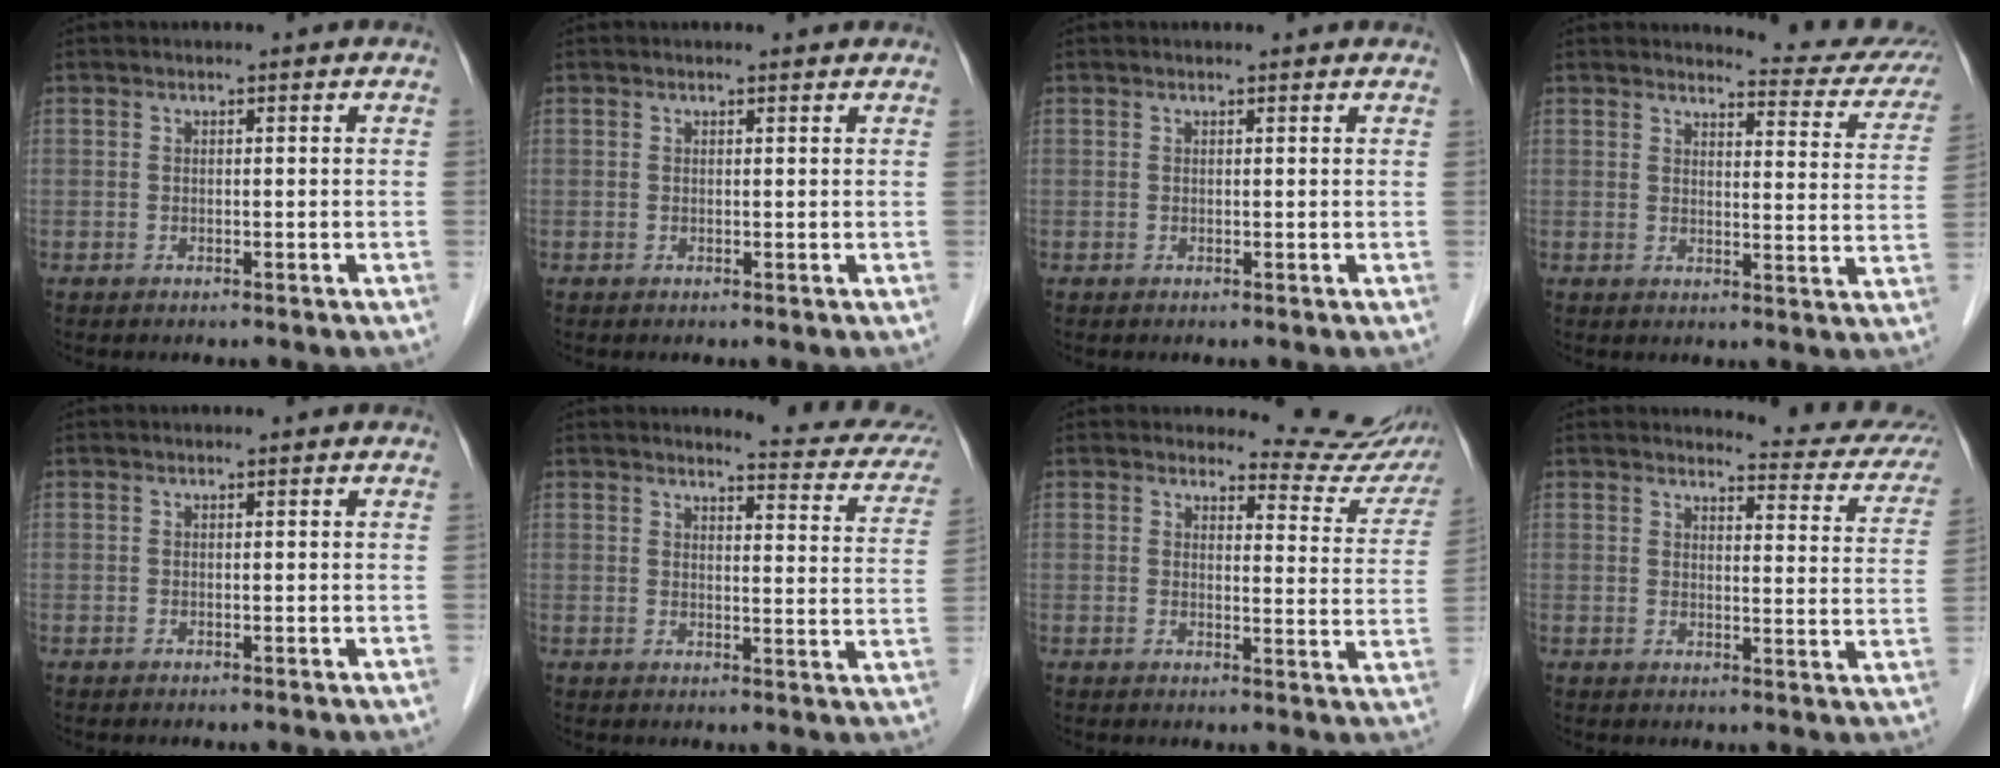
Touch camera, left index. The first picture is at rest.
{"total": 1.0, "force": [1.0, 0.1, 0.1], "torque": [-0.013, 0.001, 0.011]}
{"total": 1.6, "force": [1.6, 0.2, 0.4], "torque": [-0.014, 0.009, 0.015]}
{"total": 12.4, "force": [12.0, 1.8, 2.3], "torque": [-0.003, -0.056, 0.111]}
{"total": 0.0}
{"total": 11.1, "force": [10.5, 1.8, 2.9], "torque": [-0.014, -0.041, 0.094]}
{"total": 11.2, "force": [11.0, 2.1, 0.2], "torque": [0.026, -0.065, 0.097]}
{"total": 12.0, "force": [11.5, 2.0, 2.5], "torque": [-0.004, -0.051, 0.103]}